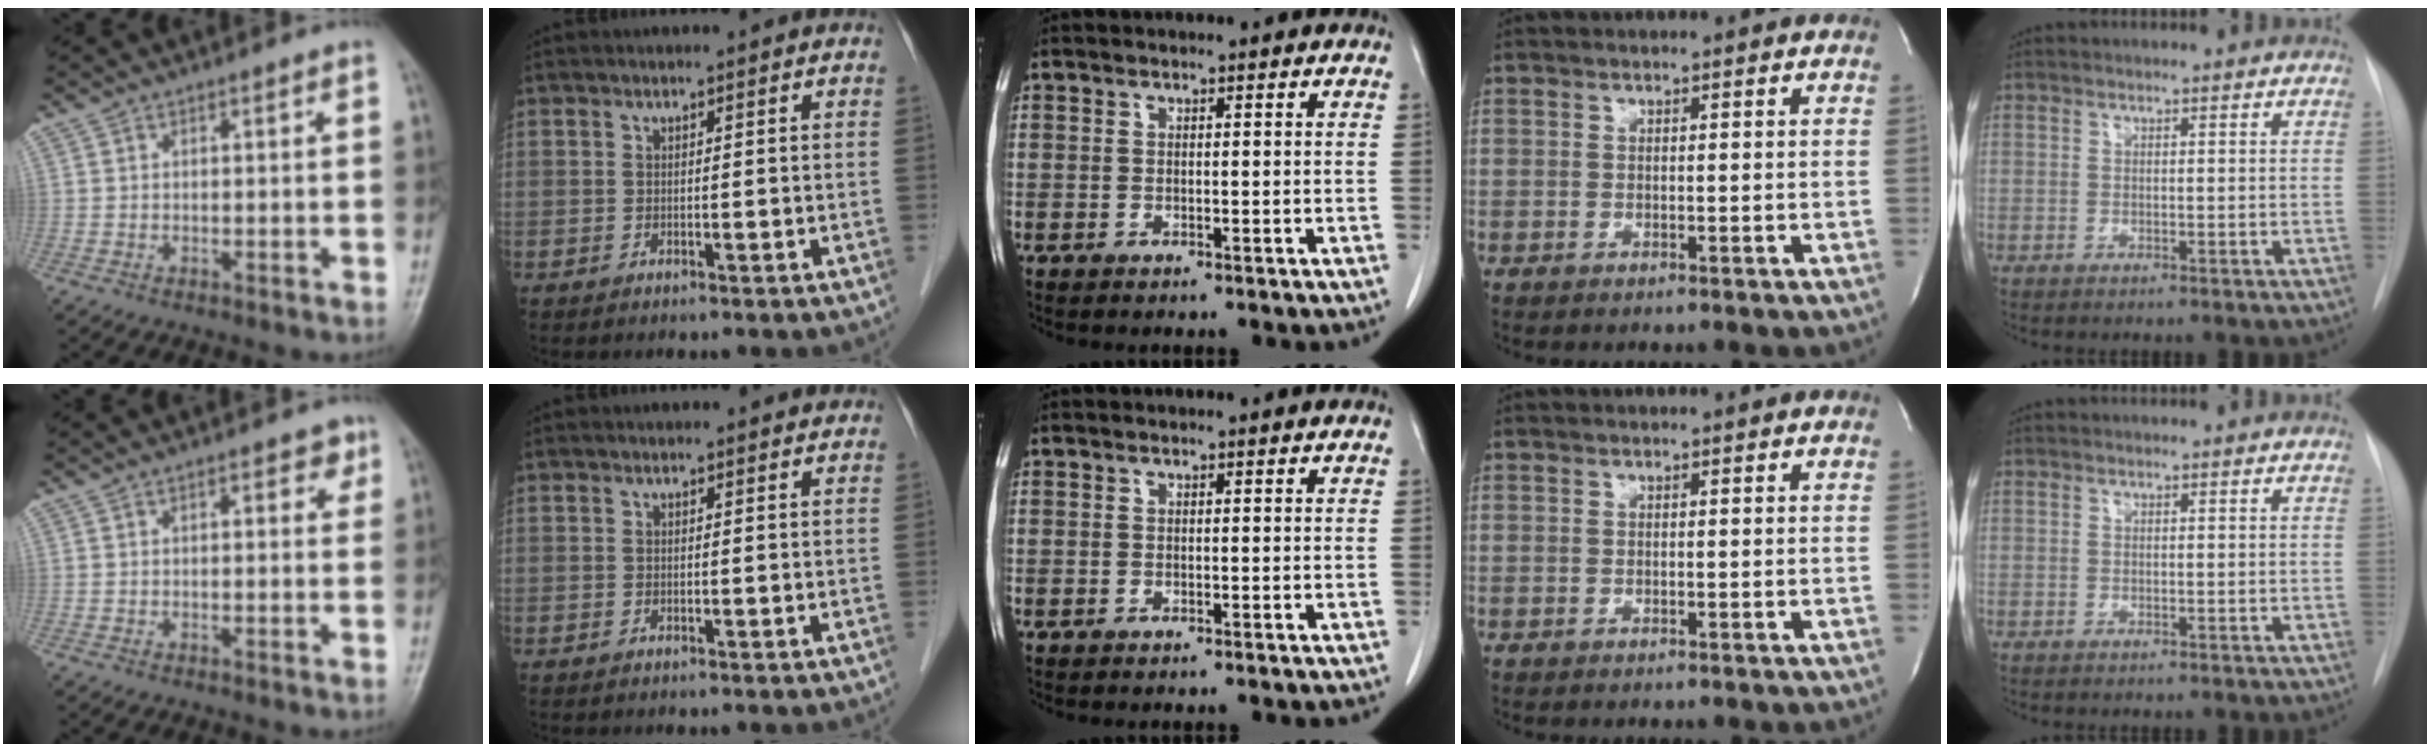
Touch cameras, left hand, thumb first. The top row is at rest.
{"thumb": {"total": 2.8, "force": [1.3, 1.5, 2.0], "torque": [-0.012, -0.001, 0.012]}, "index": {"total": 1.2, "force": [1.2, 0.3, 0.0], "torque": [-0.012, 0.002, 0.009]}}